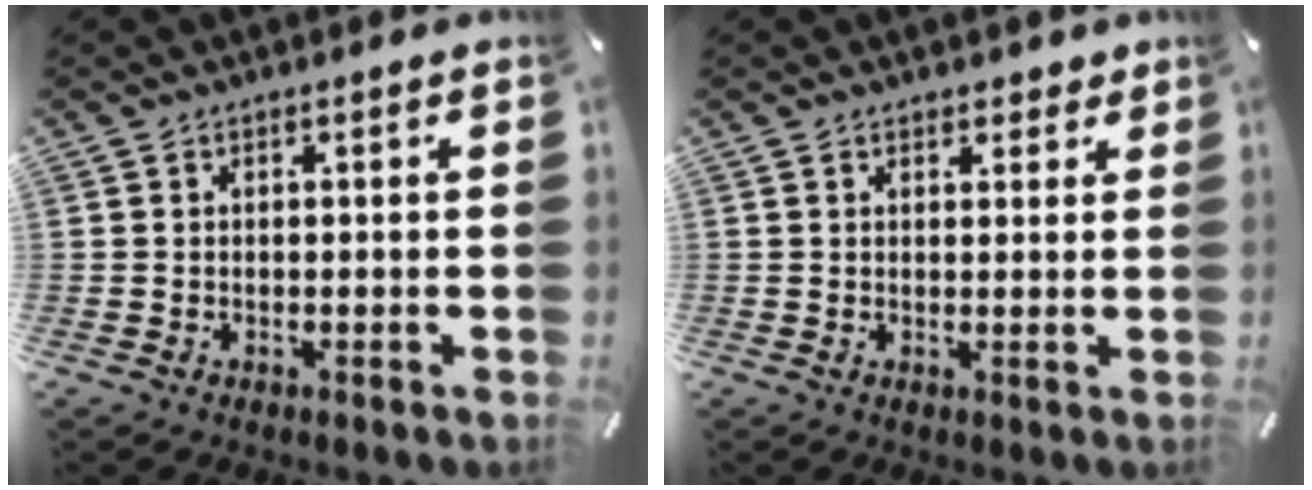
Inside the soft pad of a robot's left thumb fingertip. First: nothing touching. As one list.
[{"total": 2.0, "force": [1.3, 1.4, 0.5], "torque": [0.004, -0.003, 0.021]}]